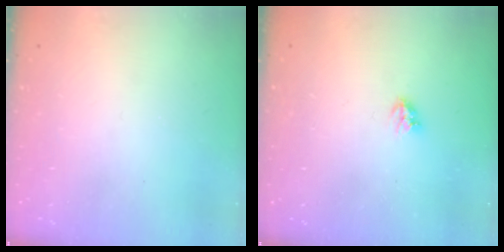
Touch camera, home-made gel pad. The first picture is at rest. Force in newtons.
{"total": 3.4, "press": 3.4, "slide": 0.4}